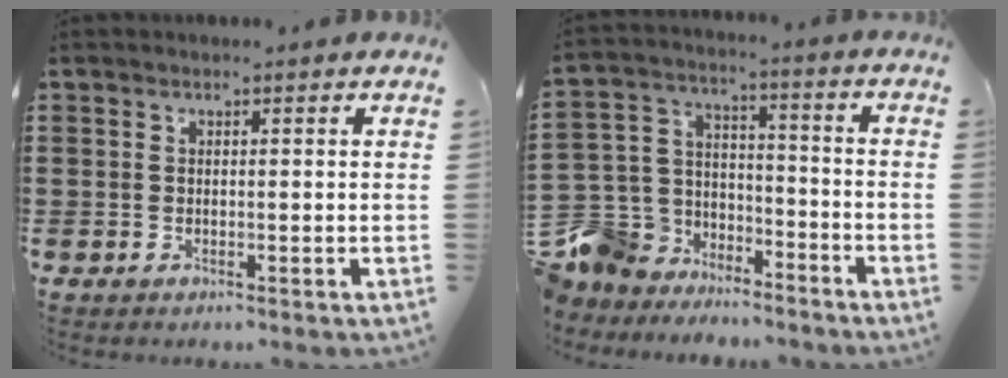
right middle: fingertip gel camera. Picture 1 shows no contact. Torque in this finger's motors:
{"motor_torque": [1.20, -0.94, 0.54, 0.21]}